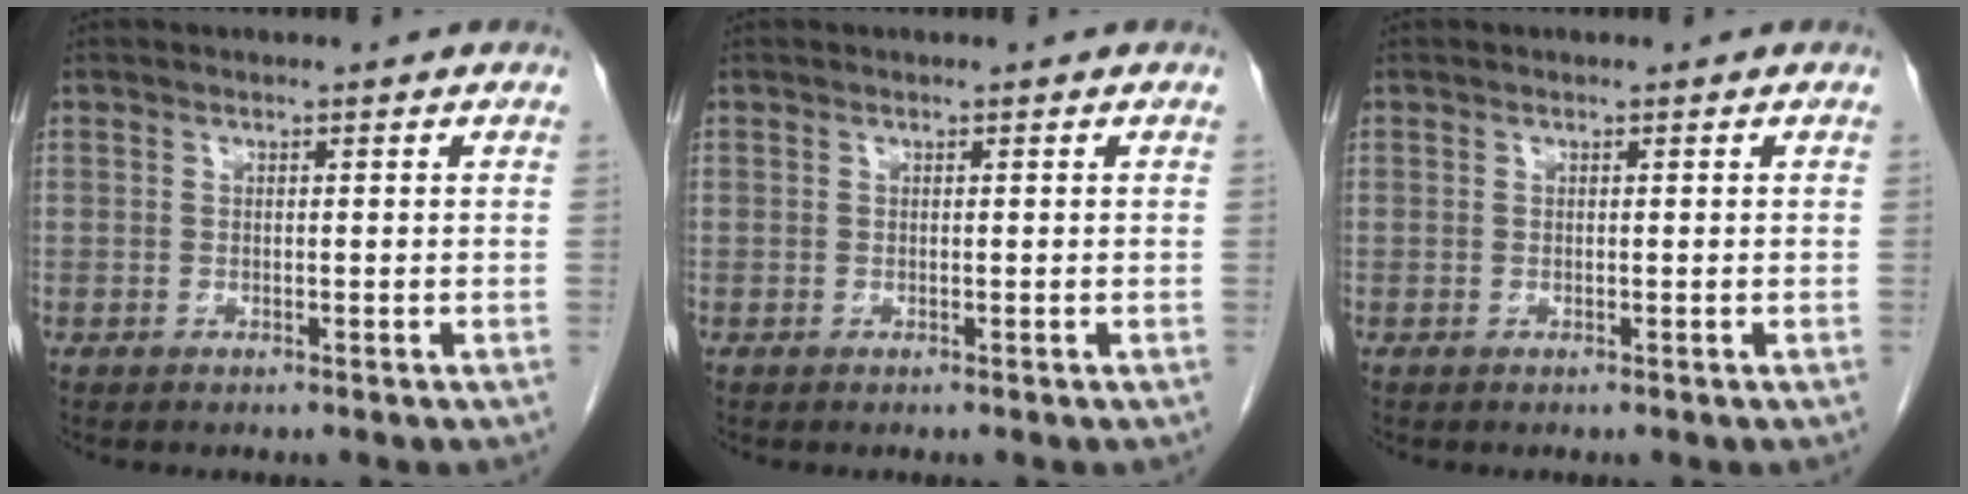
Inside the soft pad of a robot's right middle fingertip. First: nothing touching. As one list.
[{"total": 0.0}, {"total": 0.0}]